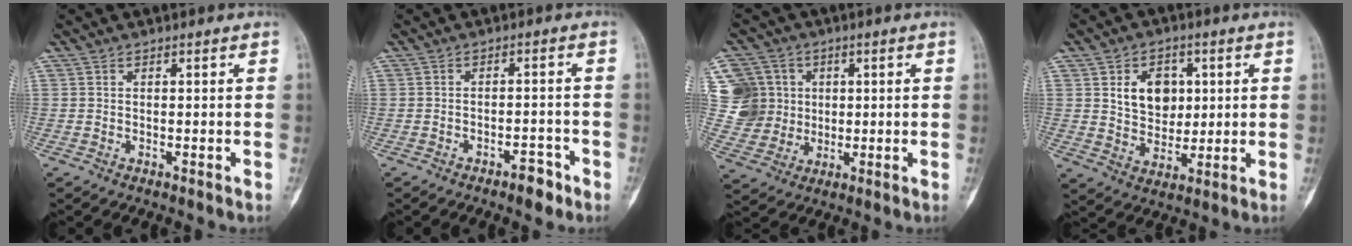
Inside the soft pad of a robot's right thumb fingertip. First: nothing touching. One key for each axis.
{"total": 3.5, "fx": -2.5, "fy": 1.4, "fz": 2.1, "tx": -0.022, "ty": 0.020, "tz": -0.036}
{"total": 12.0, "fx": 2.2, "fy": 11.4, "fz": 3.3, "tx": -0.044, "ty": 0.015, "tz": 0.050}
{"total": 9.5, "fx": 2.5, "fy": 7.2, "fz": 5.7, "tx": -0.049, "ty": -0.011, "tz": 0.048}